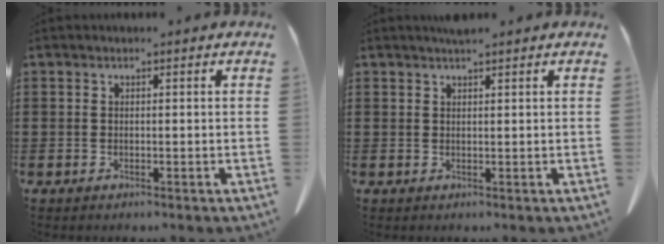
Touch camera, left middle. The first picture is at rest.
{"total": 1.5, "force": [1.2, 0.1, 0.8], "torque": [-0.017, 0.000, 0.023]}